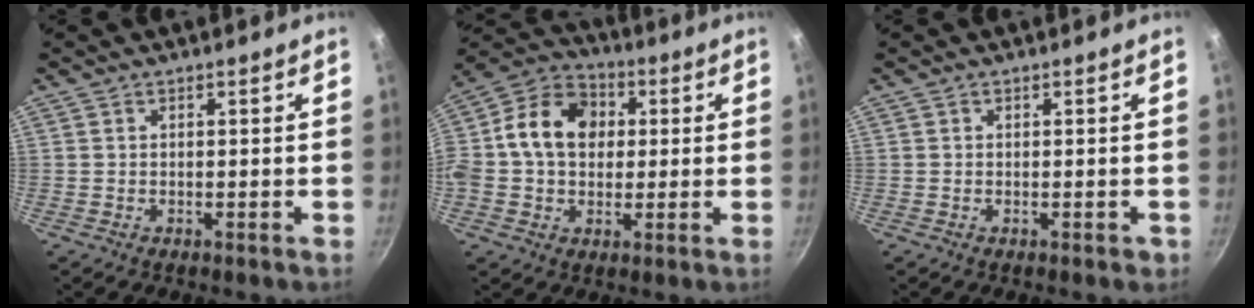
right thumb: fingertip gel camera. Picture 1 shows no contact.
{"total": 15.5, "force": [1.8, 12.0, 9.6], "torque": [-0.148, 0.029, 0.011]}
{"total": 1.1, "force": [-0.3, 0.7, 0.8], "torque": [-0.006, 0.002, -0.005]}